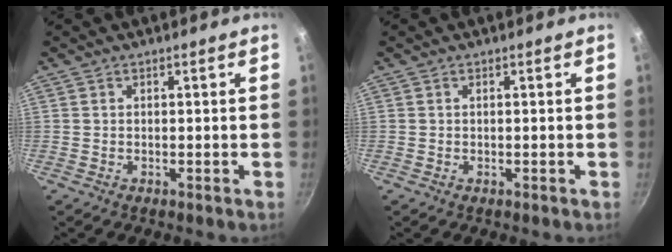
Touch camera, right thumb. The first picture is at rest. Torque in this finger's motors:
{"motor_torque": [-0.36, 0.47, 0.18, -0.32, 0.00]}